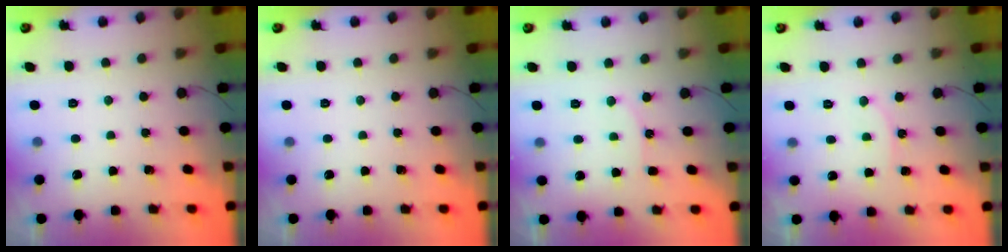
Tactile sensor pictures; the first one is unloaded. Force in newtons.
{"total": 0.0}
{"total": 6.8, "press": 6.8, "slide": 0.5}
{"total": 6.1, "press": 6.1, "slide": 0.5}